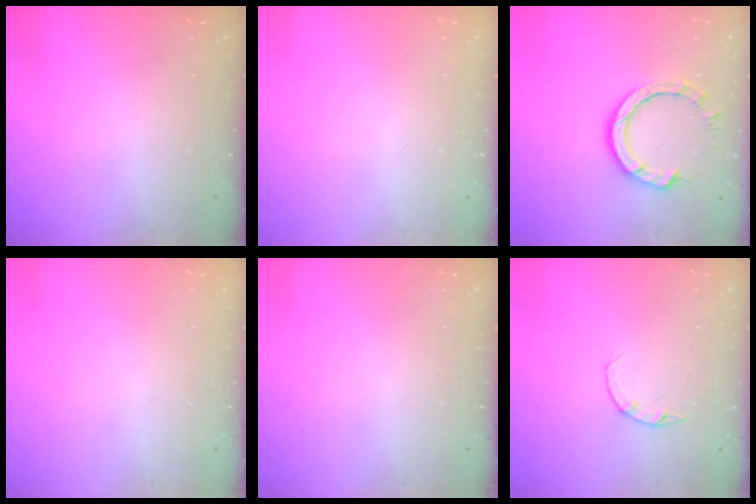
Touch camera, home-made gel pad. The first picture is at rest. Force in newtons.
{"total": 0.0}
{"total": 7.7, "press": 7.7, "slide": 0.6}
{"total": 0.0}
{"total": 0.0}
{"total": 2.2, "press": 2.2, "slide": 0.4}